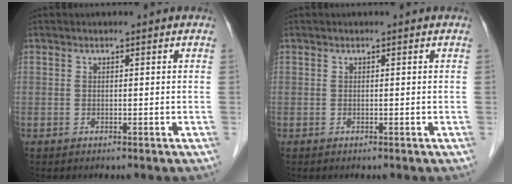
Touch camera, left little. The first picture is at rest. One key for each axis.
{"total": 0.0}